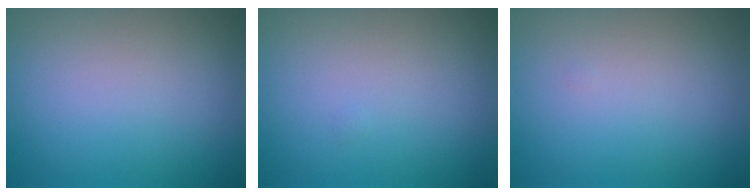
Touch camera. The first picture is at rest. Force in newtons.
{"total": 0.0}
{"total": 0.0}